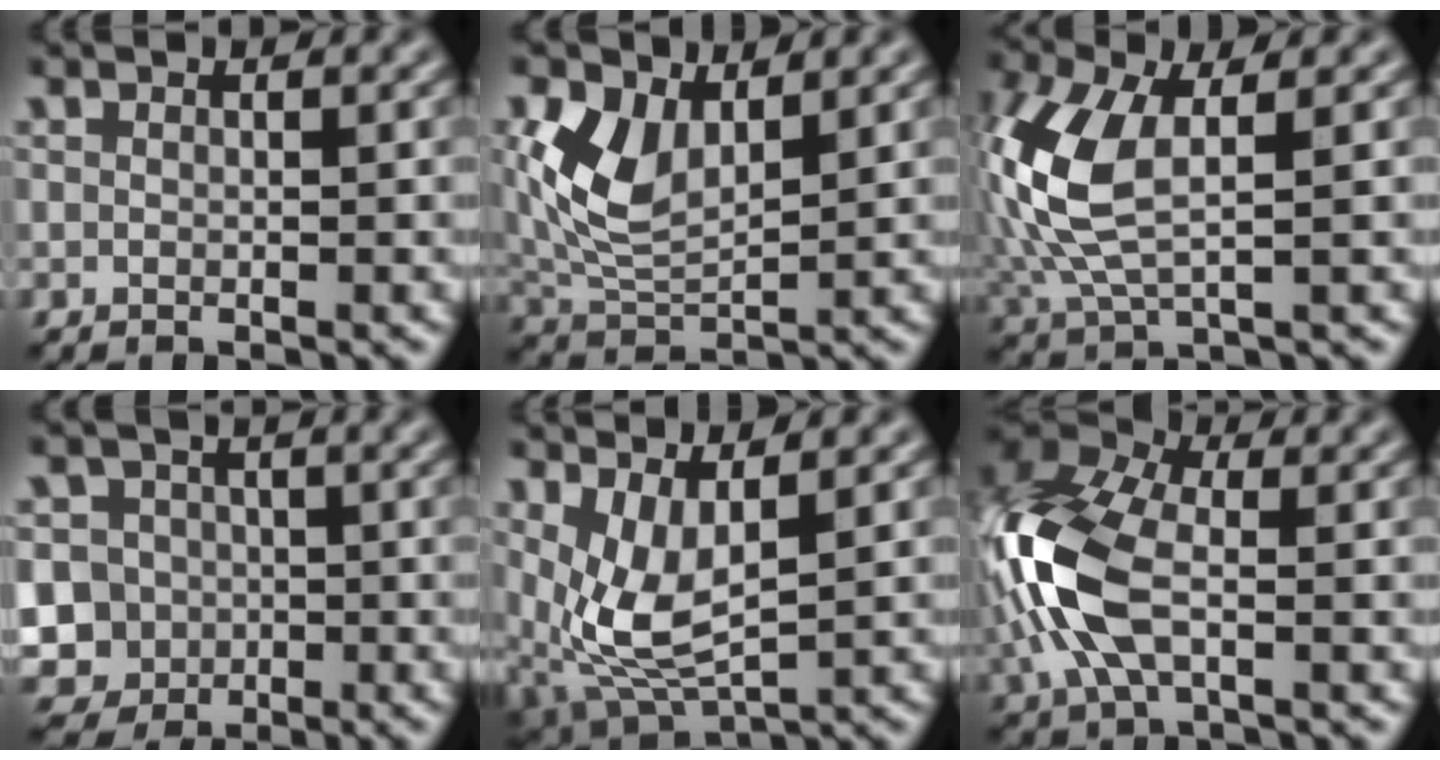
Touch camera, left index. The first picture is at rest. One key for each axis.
{"total": 5.6, "fx": 1.7, "fy": 3.1, "fz": 4.3, "tx": -0.099, "ty": -0.004, "tz": 0.037}
{"total": 8.2, "fx": 0.4, "fy": 3.9, "fz": 7.1, "tx": -0.187, "ty": 0.005, "tz": 0.007}
{"total": 7.8, "fx": -2.6, "fy": 7.1, "fz": 2.1, "tx": -0.050, "ty": 0.014, "tz": -0.074}
{"total": 5.3, "fx": 0.7, "fy": 2.4, "fz": 4.7, "tx": -0.119, "ty": -0.017, "tz": 0.022}
{"total": 10.3, "fx": -1.5, "fy": 5.9, "fz": 8.3, "tx": -0.217, "ty": 0.006, "tz": -0.039}